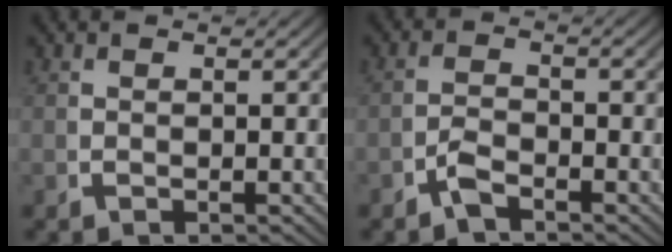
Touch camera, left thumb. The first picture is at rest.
{"total": 1.9, "force": [-1.6, 0.7, 0.8], "torque": [-0.014, -0.003, -0.033]}